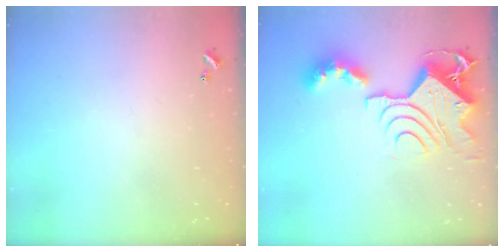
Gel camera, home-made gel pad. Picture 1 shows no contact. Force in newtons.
{"total": 14.1, "press": 14.0, "slide": 1.4}